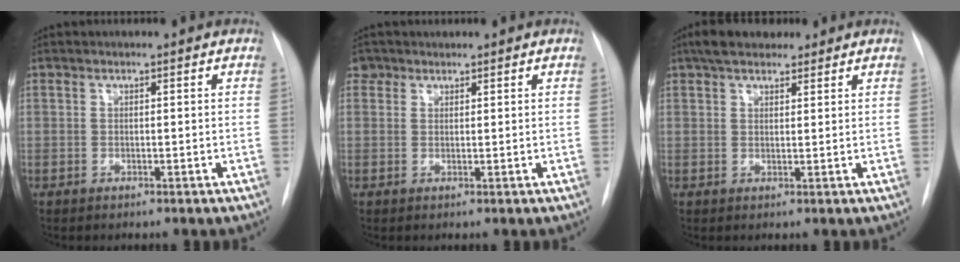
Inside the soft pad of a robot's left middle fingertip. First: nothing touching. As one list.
[{"total": 1.9, "force": [1.3, 1.4, -0.1], "torque": [0.011, 0.012, 0.018]}, {"total": 6.0, "force": [4.6, 2.7, 2.8], "torque": [-0.048, 0.025, 0.078]}]